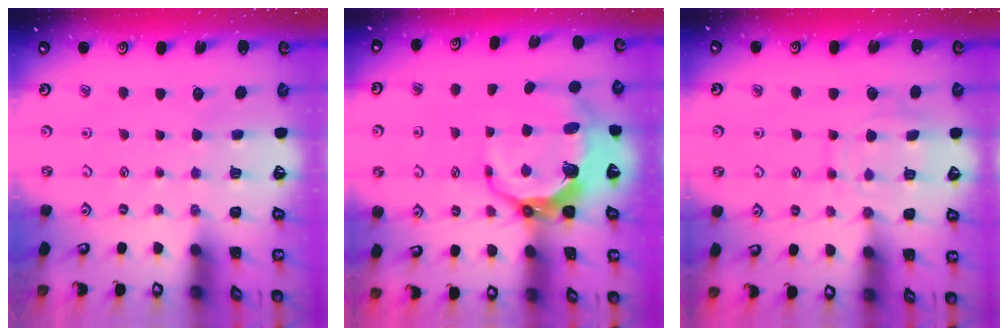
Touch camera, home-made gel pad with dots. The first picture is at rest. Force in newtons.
{"total": 10.8, "press": 9.5, "slide": 5.2}
{"total": 11.0, "press": 11.0, "slide": 0.8}